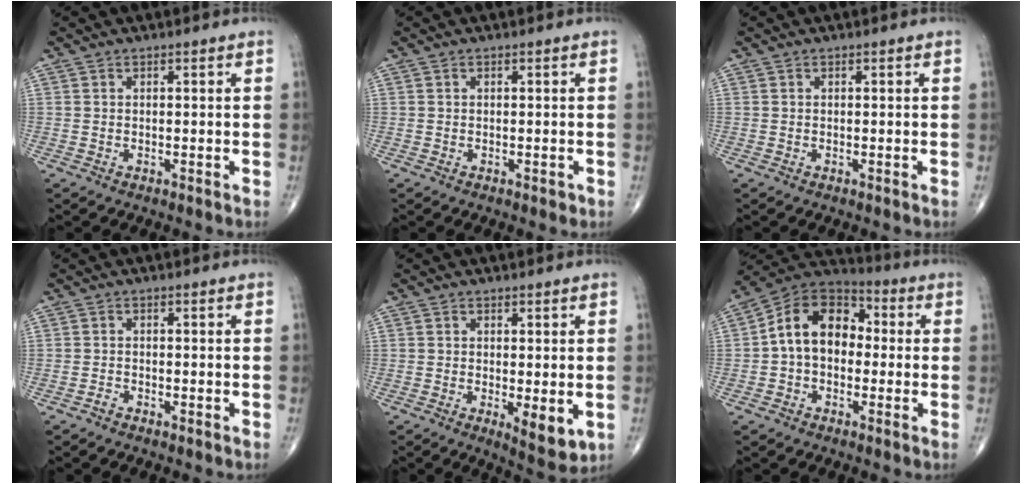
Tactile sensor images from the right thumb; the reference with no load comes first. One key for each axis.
{"total": 0.7, "fx": -0.2, "fy": 0.4, "fz": 0.5, "tx": -0.006, "ty": -0.001, "tz": -0.002}
{"total": 0.0}
{"total": 0.8, "fx": -0.7, "fy": 0.3, "fz": 0.2, "tx": -0.008, "ty": 0.002, "tz": -0.016}
{"total": 6.0, "fx": -1.1, "fy": 2.2, "fz": 5.5, "tx": -0.076, "ty": -0.019, "tz": -0.011}
{"total": 13.2, "fx": 0.1, "fy": 9.4, "fz": 9.3, "tx": -0.126, "ty": 0.042, "tz": -0.015}